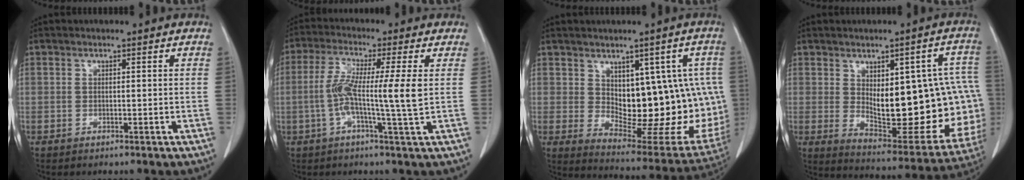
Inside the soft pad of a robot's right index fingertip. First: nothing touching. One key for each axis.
{"total": 9.3, "fx": -0.1, "fy": -0.4, "fz": 9.3, "tx": -0.181, "ty": 0.003, "tz": -0.012}
{"total": 18.3, "fx": 1.2, "fy": 8.8, "fz": 16.0, "tx": -0.171, "ty": 0.006, "tz": 0.042}
{"total": 23.3, "fx": 0.4, "fy": 8.3, "fz": 21.7, "tx": -0.219, "ty": 0.013, "tz": 0.038}